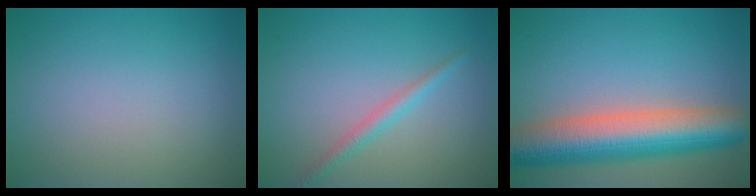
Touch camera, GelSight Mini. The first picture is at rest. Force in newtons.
{"total": 1.6, "press": 1.6, "slide": 0.1}
{"total": 9.8, "press": 9.8, "slide": 0.6}